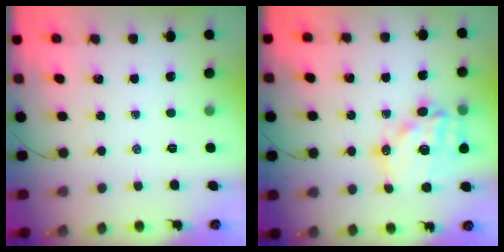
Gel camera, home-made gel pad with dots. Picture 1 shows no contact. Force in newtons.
{"total": 16.3, "press": 15.9, "slide": 3.7}